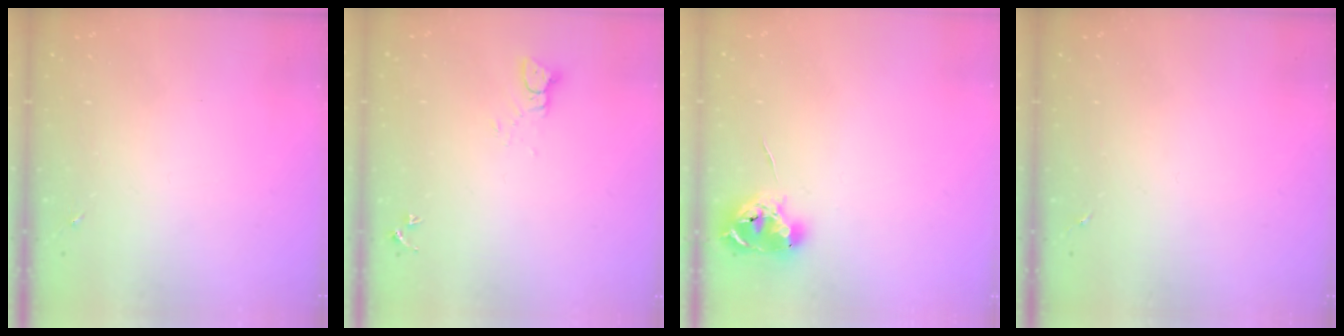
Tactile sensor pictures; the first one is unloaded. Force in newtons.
{"total": 3.1, "press": 3.1, "slide": 0.1}
{"total": 9.6, "press": 9.6, "slide": 0.6}
{"total": 0.0}